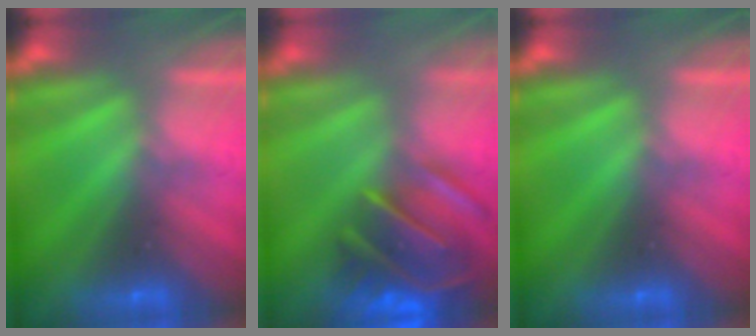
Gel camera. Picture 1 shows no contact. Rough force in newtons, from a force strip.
{"total": 6.5}
{"total": 0.0}